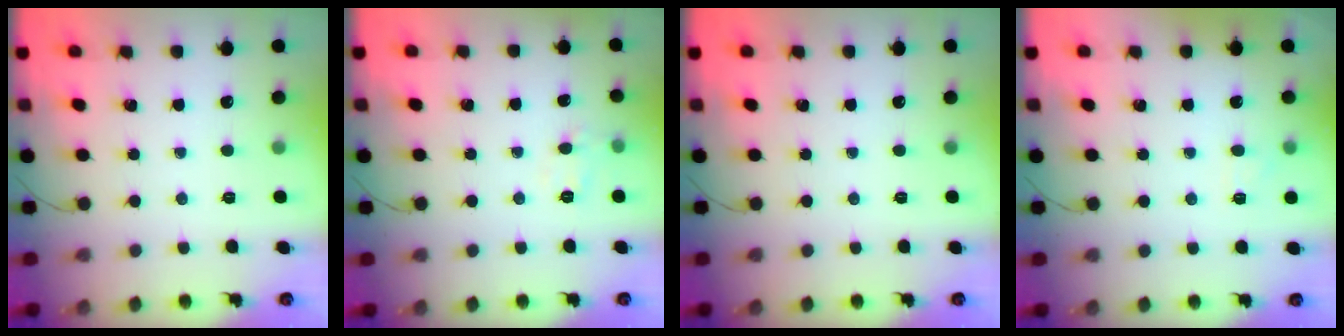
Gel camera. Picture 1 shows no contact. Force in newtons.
{"total": 6.1, "press": 6.0, "slide": 1.1}
{"total": 0.0}
{"total": 4.5, "press": 4.3, "slide": 1.3}